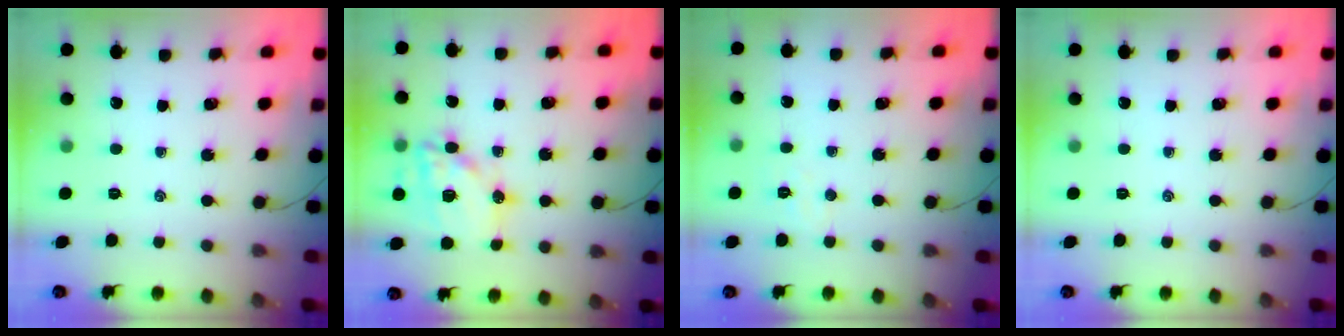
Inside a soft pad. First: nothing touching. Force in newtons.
{"total": 16.9, "press": 16.5, "slide": 3.6}
{"total": 3.2, "press": 3.1, "slide": 0.8}
{"total": 0.0}